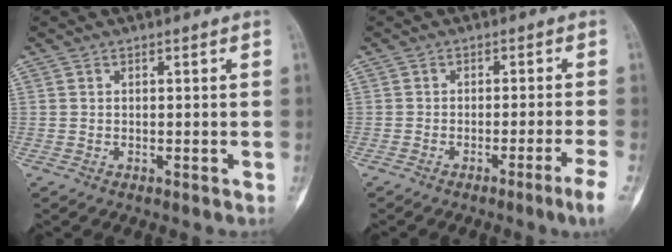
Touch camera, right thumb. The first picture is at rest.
{"total": 4.5, "force": [-2.5, -0.8, 3.6], "torque": [-0.063, 0.005, -0.040]}